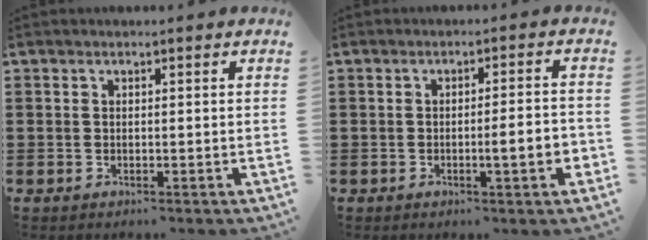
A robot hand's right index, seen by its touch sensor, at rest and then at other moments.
{"total": 4.5, "force": [-1.1, 0.2, 4.4], "torque": [-0.064, -0.011, -0.020]}